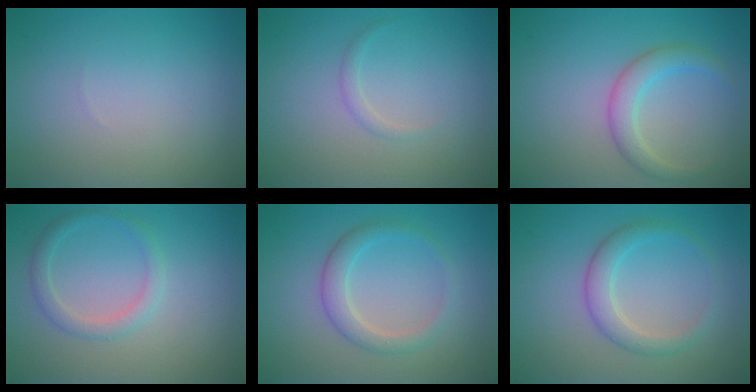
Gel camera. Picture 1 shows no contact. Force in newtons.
{"total": 0.7, "press": 0.7, "slide": 0.0}
{"total": 2.0, "press": 2.0, "slide": 0.2}
{"total": 1.9, "press": 1.9, "slide": 0.2}
{"total": 2.5, "press": 2.5, "slide": 0.2}
{"total": 2.7, "press": 2.7, "slide": 0.1}